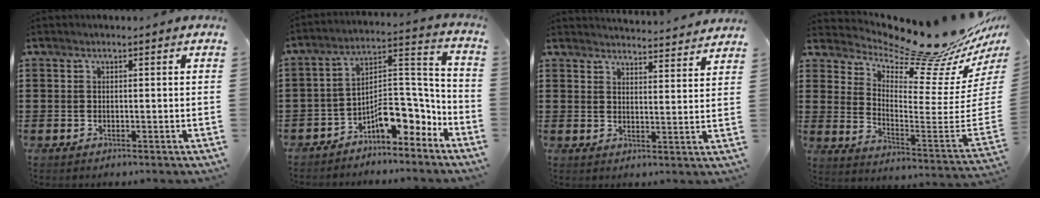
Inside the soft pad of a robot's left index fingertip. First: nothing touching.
{"total": 8.9, "force": [-6.7, 3.3, 4.9], "torque": [-0.075, 0.014, -0.126]}
{"total": 3.8, "force": [3.8, -0.5, 0.0], "torque": [-0.005, -0.029, 0.065]}
{"total": 12.6, "force": [11.5, 1.5, 4.9], "torque": [-0.079, -0.111, 0.183]}